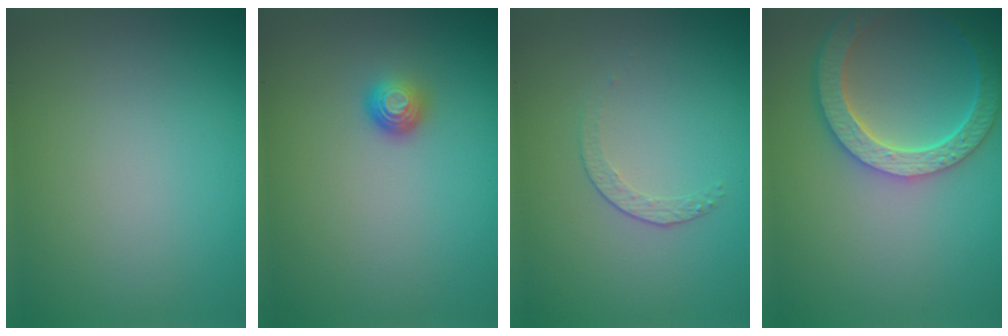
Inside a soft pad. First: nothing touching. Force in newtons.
{"total": 1.3, "press": 1.0, "slide": 0.9}
{"total": 1.4, "press": 0.7, "slide": 1.2}
{"total": 5.9, "press": 4.7, "slide": 3.6}